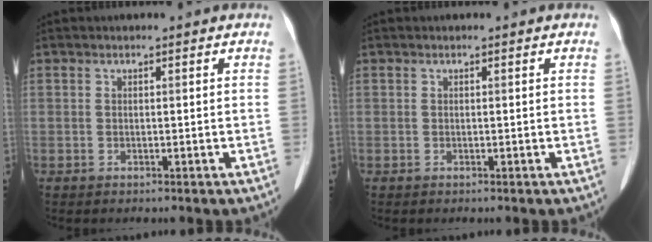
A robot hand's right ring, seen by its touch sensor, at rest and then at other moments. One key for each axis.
{"total": 0.0}